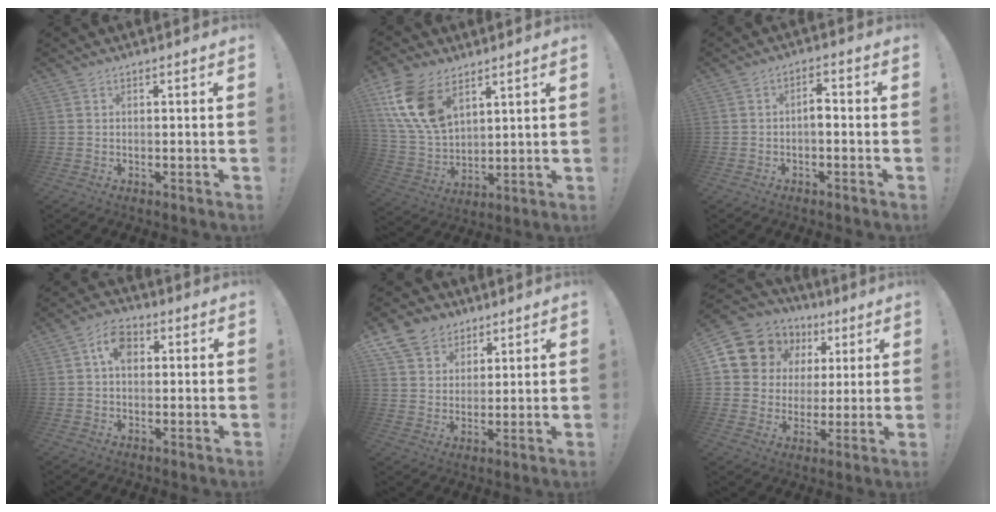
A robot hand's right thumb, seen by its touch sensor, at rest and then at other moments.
{"total": 16.5, "force": [8.8, 9.8, 9.8], "torque": [-0.208, -0.042, 0.168]}
{"total": 3.6, "force": [-1.2, 1.8, 2.9], "torque": [-0.048, 0.008, -0.024]}
{"total": 7.3, "force": [1.8, 4.8, 5.2], "torque": [-0.091, 0.012, 0.035]}
{"total": 10.0, "force": [6.2, 7.4, 2.3], "torque": [-0.043, -0.042, 0.125]}
{"total": 12.3, "force": [5.7, 10.3, 3.6], "torque": [-0.064, -0.029, 0.123]}